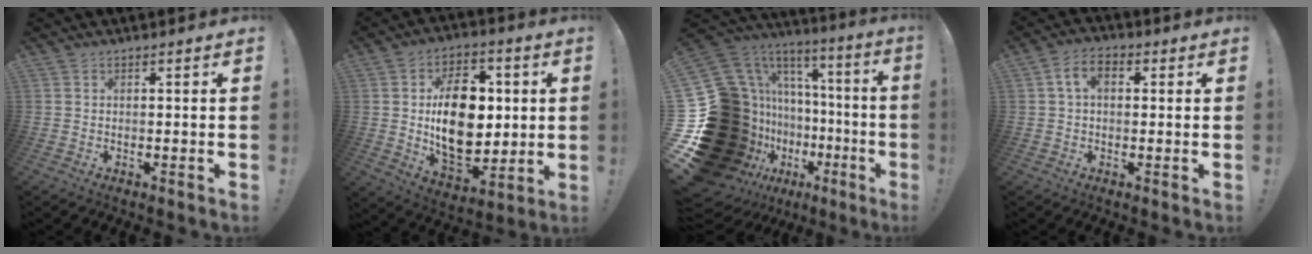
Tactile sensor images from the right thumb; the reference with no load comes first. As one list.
[{"total": 20.8, "force": [1.9, 13.7, 15.5], "torque": [-0.250, -0.014, 0.038]}, {"total": 22.7, "force": [-5.5, 16.5, 14.6], "torque": [-0.216, -0.044, 0.007]}, {"total": 6.4, "force": [1.5, 4.0, 4.7], "torque": [-0.082, 0.008, 0.025]}]